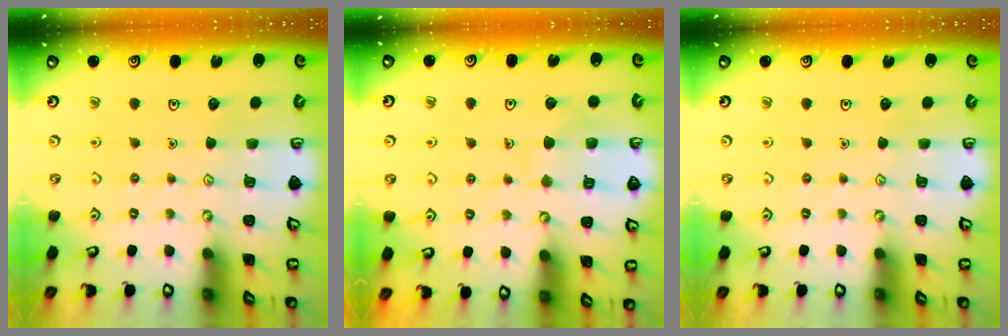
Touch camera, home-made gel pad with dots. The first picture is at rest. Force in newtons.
{"total": 6.7, "press": 6.6, "slide": 0.7}
{"total": 0.0}